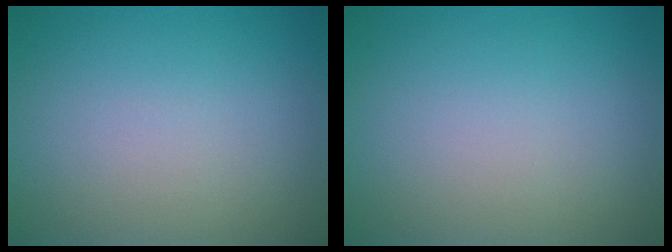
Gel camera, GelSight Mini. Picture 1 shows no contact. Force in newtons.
{"total": 0.0}